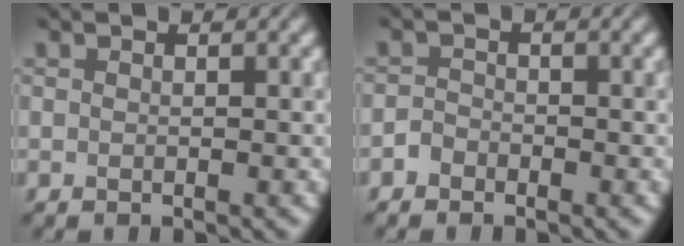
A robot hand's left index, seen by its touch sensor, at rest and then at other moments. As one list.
[{"total": 1.1, "force": [-0.9, 0.5, 0.0], "torque": [0.003, 0.004, -0.021]}]